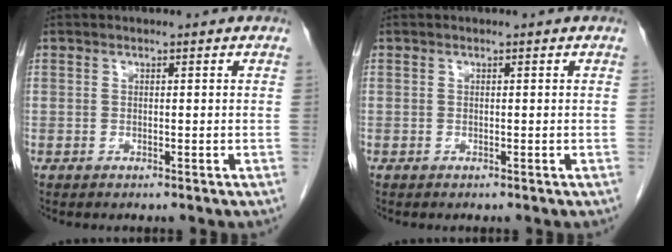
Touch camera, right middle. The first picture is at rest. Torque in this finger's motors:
{"motor_torque": [0.10, -0.07, -0.02, -0.03]}